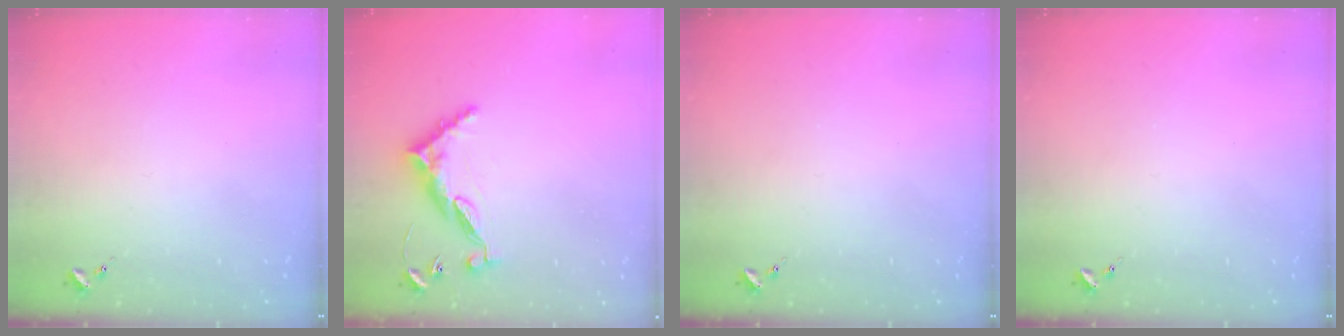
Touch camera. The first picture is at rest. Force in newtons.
{"total": 9.8, "press": 9.7, "slide": 1.0}
{"total": 0.0}
{"total": 0.0}